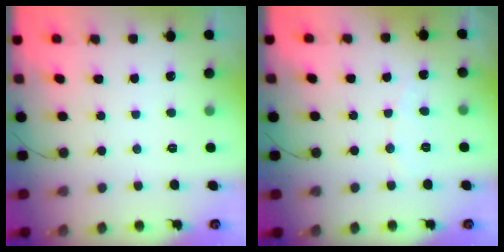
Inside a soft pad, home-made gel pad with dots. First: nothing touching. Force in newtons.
{"total": 3.0, "press": 3.0, "slide": 0.3}